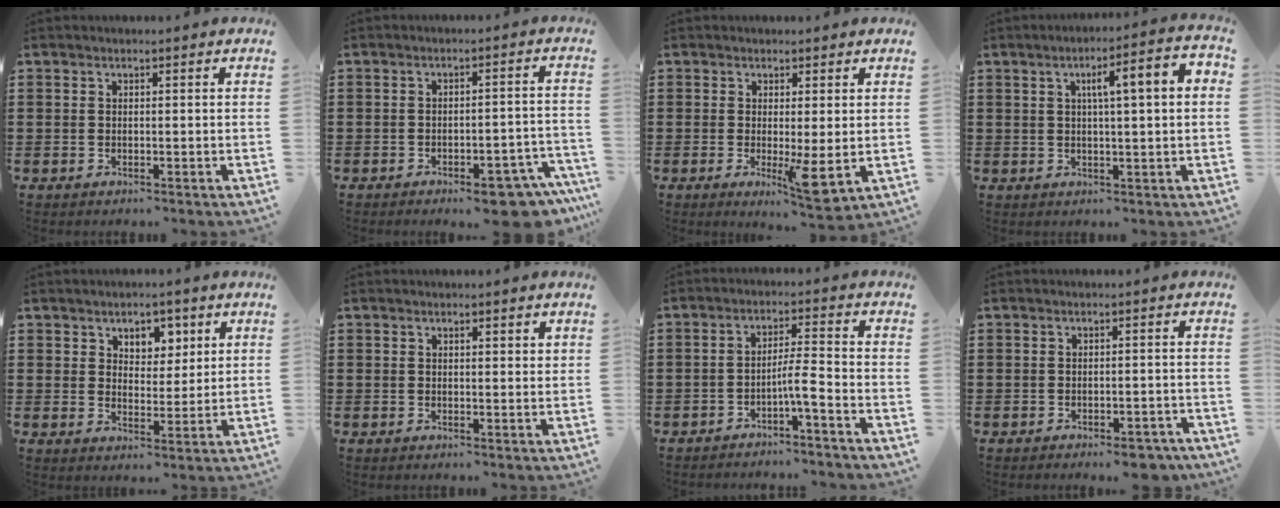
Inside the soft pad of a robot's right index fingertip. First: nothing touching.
{"total": 6.2, "force": [-4.9, 1.2, 3.6], "torque": [-0.051, 0.003, -0.083]}
{"total": 5.0, "force": [-0.3, 0.8, 4.9], "torque": [-0.080, -0.022, -0.003]}
{"total": 5.7, "force": [0.8, 0.7, 5.6], "torque": [-0.099, -0.003, 0.003]}
{"total": 4.2, "force": [2.7, 3.0, 1.2], "torque": [-0.032, 0.009, 0.046]}
{"total": 0.9, "force": [0.5, 0.3, 0.7], "torque": [-0.014, 0.003, 0.009]}
{"total": 4.6, "force": [-2.4, 0.0, 3.9], "torque": [-0.069, -0.002, -0.045]}
{"total": 2.9, "force": [-2.6, 0.4, 1.2], "torque": [-0.020, 0.002, -0.048]}